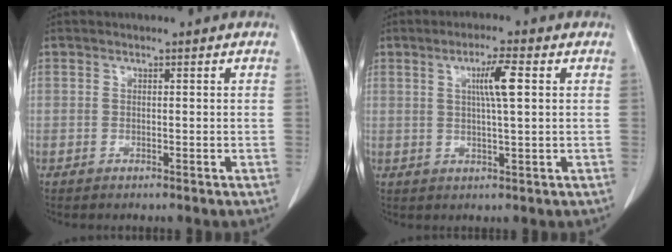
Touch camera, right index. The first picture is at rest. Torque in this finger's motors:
{"motor_torque": [0.23, 0.07, 0.08, 0.05]}